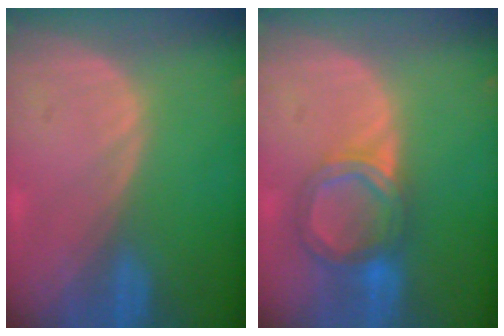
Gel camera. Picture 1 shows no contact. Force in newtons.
{"total": 6.5, "press": 5.7, "slide": 3.1}